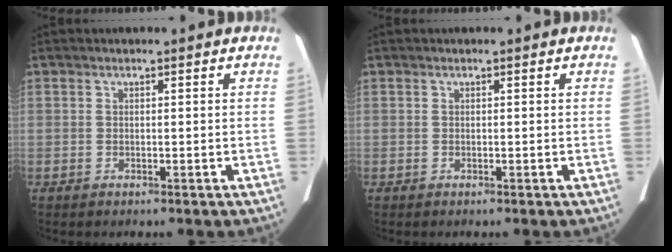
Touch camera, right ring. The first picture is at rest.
{"total": 0.0}